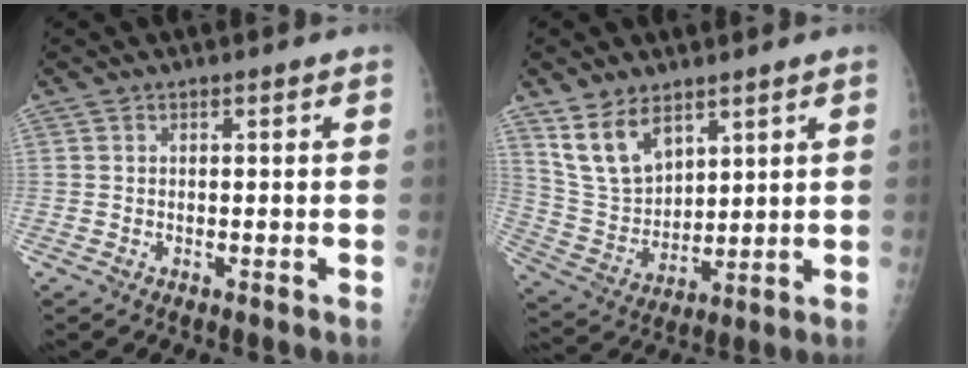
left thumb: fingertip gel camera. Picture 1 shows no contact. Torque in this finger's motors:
{"motor_torque": [0.20, 0.37, 0.05, -0.16, 0.08]}